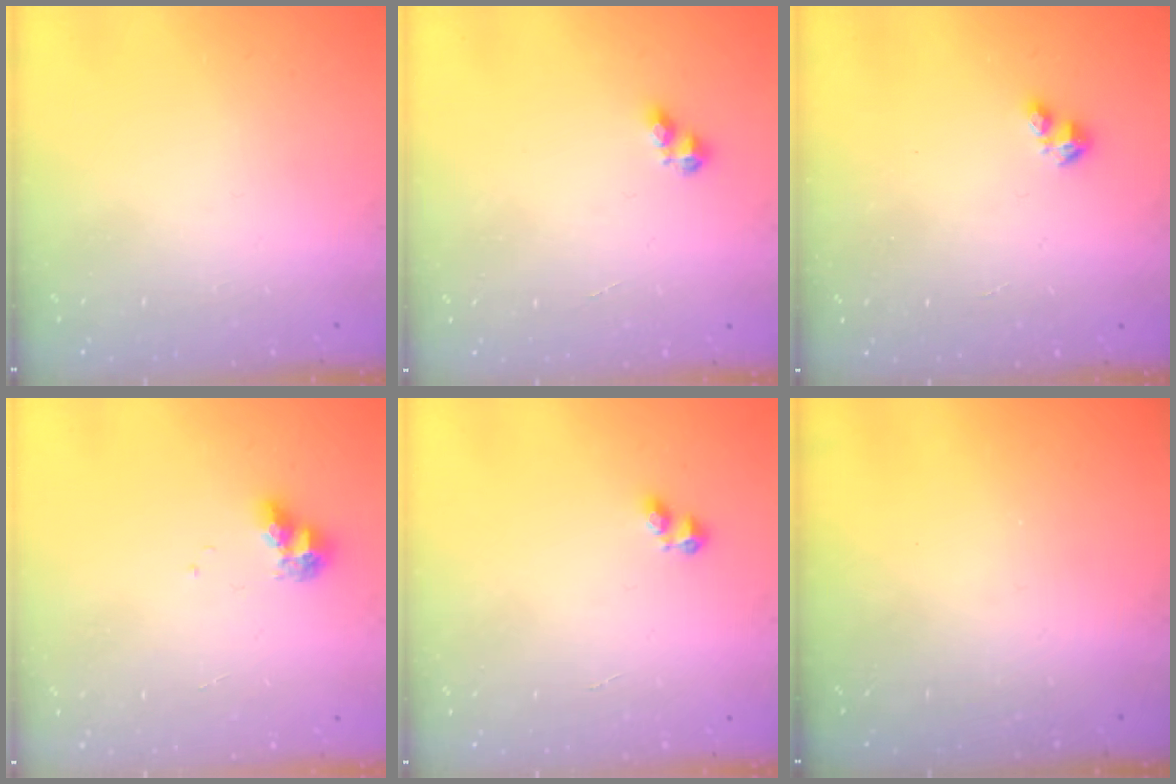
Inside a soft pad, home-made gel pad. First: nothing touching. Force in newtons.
{"total": 3.0, "press": 2.9, "slide": 0.5}
{"total": 1.6, "press": 1.6, "slide": 0.4}
{"total": 7.4, "press": 7.4, "slide": 0.5}
{"total": 2.2, "press": 2.1, "slide": 0.6}
{"total": 0.0}